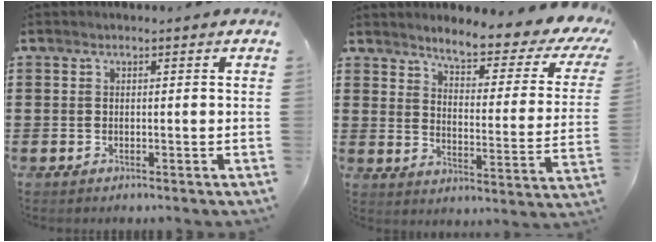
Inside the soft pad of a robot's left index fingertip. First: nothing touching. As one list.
[{"total": 5.5, "force": [4.6, 0.4, 3.0], "torque": [-0.065, -0.038, 0.066]}]